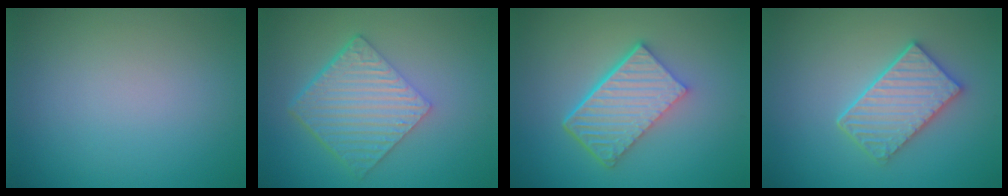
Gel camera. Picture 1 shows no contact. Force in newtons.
{"total": 6.4, "press": 4.3, "slide": 4.8}
{"total": 6.3, "press": 4.3, "slide": 4.7}
{"total": 4.3, "press": 3.8, "slide": 2.0}